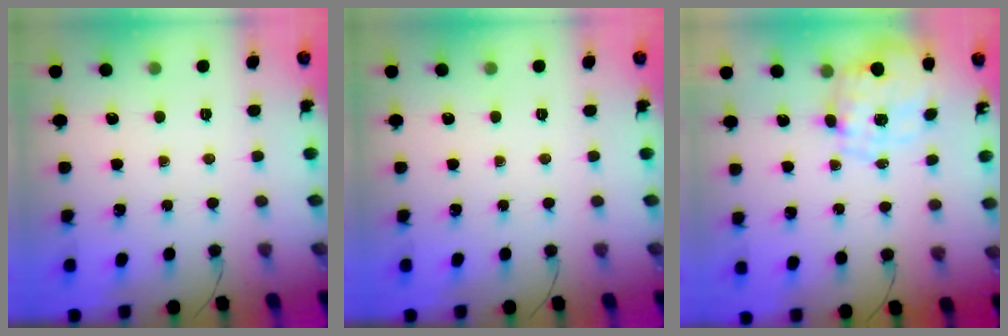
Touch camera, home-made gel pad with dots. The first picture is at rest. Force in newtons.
{"total": 0.0}
{"total": 2.7, "press": 2.5, "slide": 1.0}